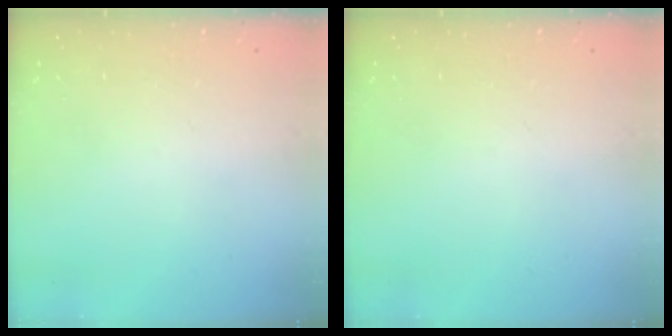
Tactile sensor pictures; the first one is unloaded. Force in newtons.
{"total": 0.0}